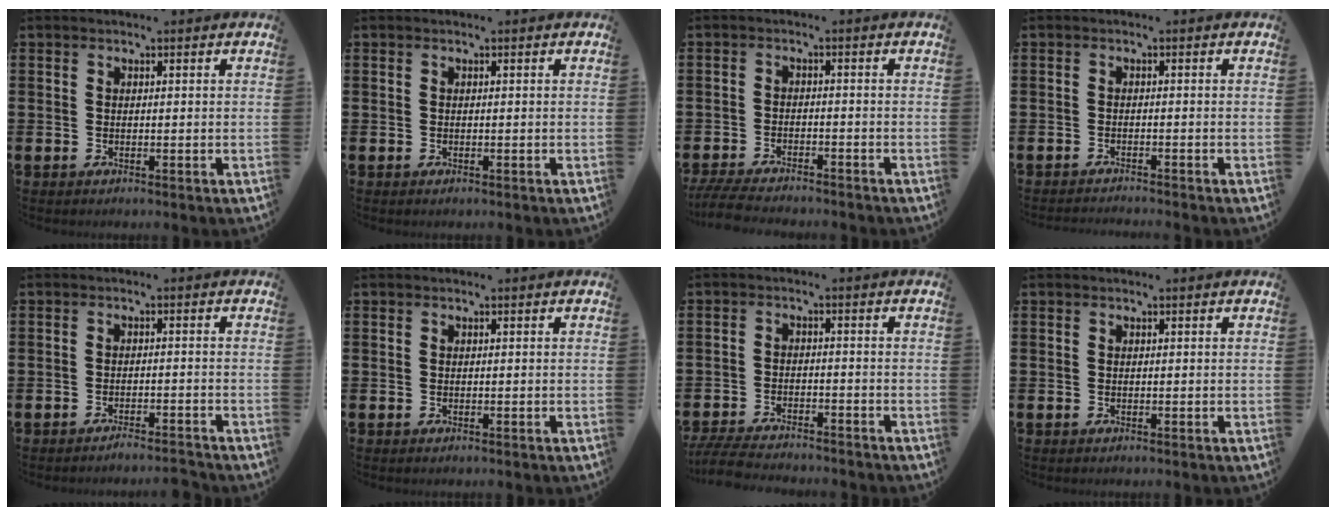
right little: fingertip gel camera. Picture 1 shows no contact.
{"total": 0.0}
{"total": 3.4, "force": [-3.3, 0.2, 0.8], "torque": [-0.020, -0.003, -0.067]}
{"total": 1.0, "force": [-0.9, -0.2, 0.0], "torque": [0.000, 0.001, -0.020]}
{"total": 1.9, "force": [-1.8, -0.1, 0.4], "torque": [-0.007, 0.002, -0.036]}
{"total": 0.0}
{"total": 4.2, "force": [-4.1, 0.4, 0.9], "torque": [-0.025, 0.000, -0.084]}
{"total": 0.0}